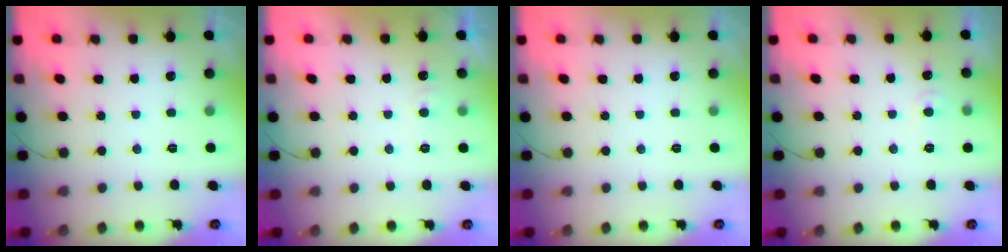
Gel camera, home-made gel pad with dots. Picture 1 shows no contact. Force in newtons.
{"total": 4.8, "press": 4.7, "slide": 0.4}
{"total": 0.0}
{"total": 4.0, "press": 3.9, "slide": 0.4}